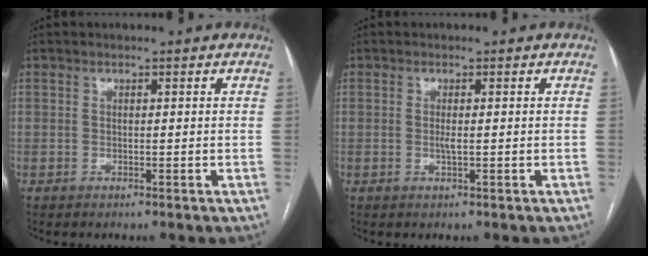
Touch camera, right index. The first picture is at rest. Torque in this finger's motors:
{"motor_torque": [0.19, 0.17, 0.09, 0.03]}